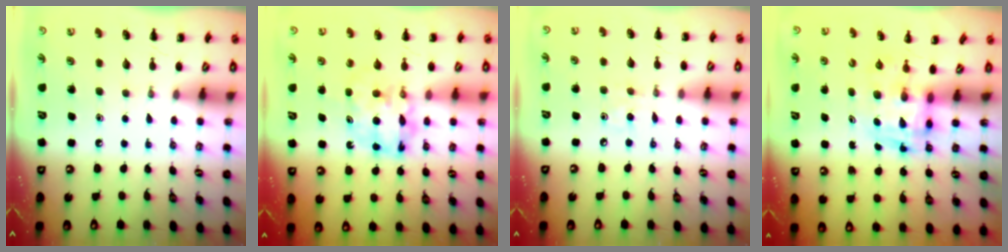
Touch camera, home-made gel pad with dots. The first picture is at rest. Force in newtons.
{"total": 8.0, "press": 7.8, "slide": 1.5}
{"total": 3.4, "press": 3.2, "slide": 1.2}
{"total": 3.4, "press": 3.4, "slide": 0.6}